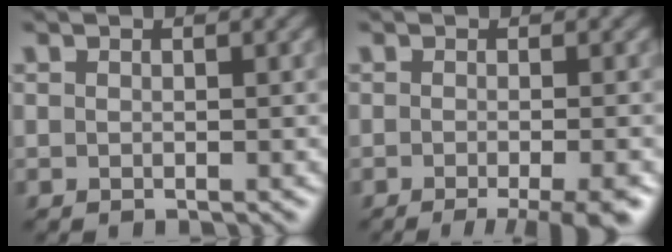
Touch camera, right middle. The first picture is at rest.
{"total": 5.1, "force": [-2.6, 1.3, 4.1], "torque": [-0.036, -0.003, -0.034]}